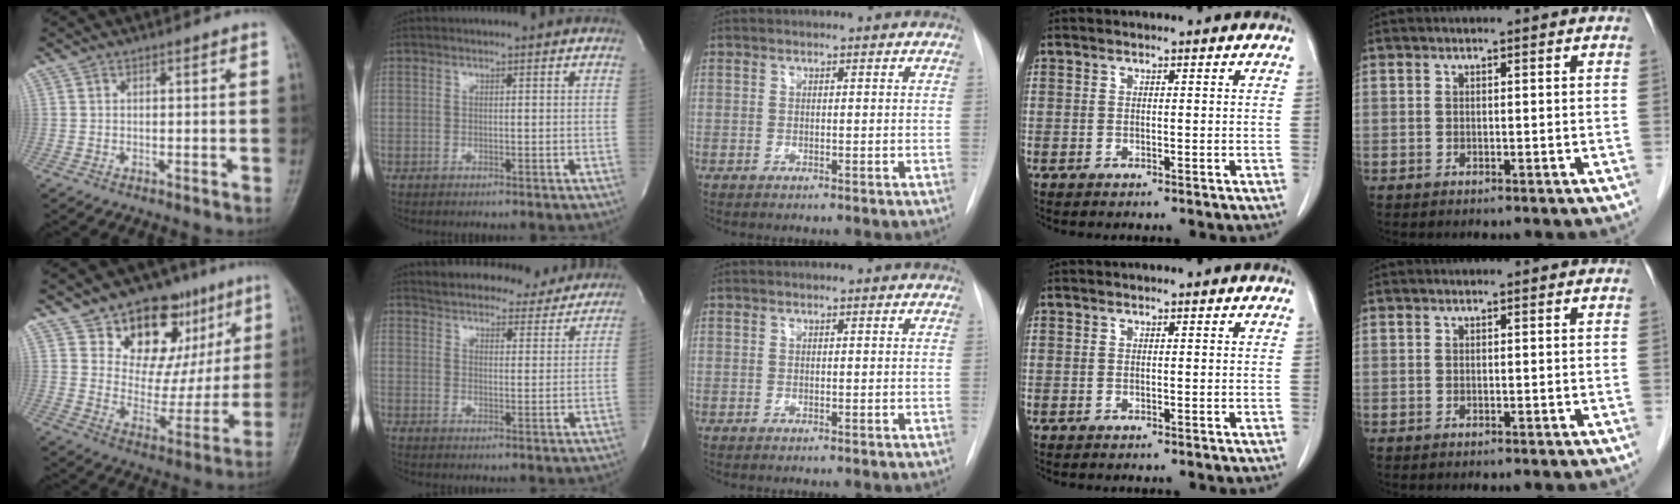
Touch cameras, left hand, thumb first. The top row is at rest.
{"thumb": {"total": 19.5, "force": [10.1, 12.3, 11.2], "torque": [-0.091, -0.032, 0.159]}, "index": {"total": 15.4, "force": [14.6, 3.8, 2.9], "torque": [-0.030, -0.006, 0.180]}}